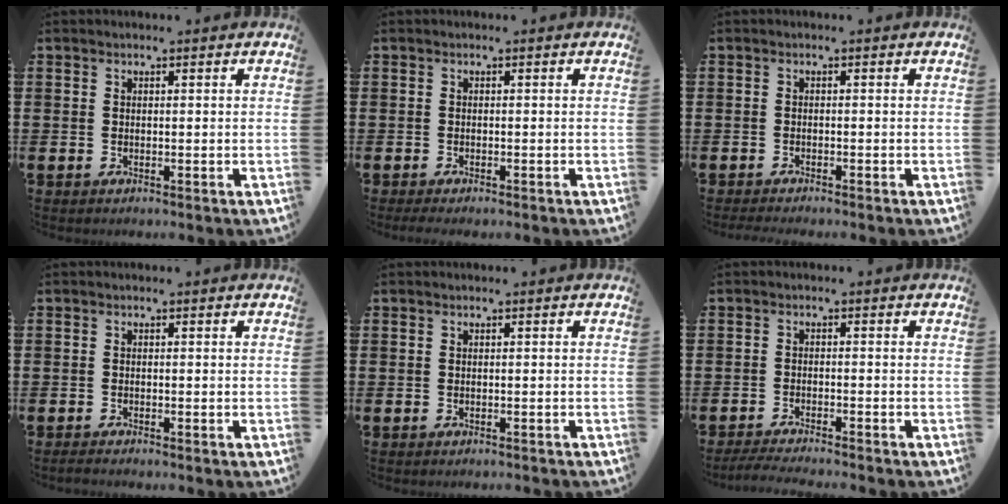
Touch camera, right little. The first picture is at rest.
{"total": 0.7, "force": [-0.5, 0.1, 0.5], "torque": [-0.008, -0.002, -0.010]}
{"total": 0.0}
{"total": 0.0}
{"total": 0.0}
{"total": 2.2, "force": [-2.0, -0.1, 0.8], "torque": [-0.011, 0.003, -0.039]}